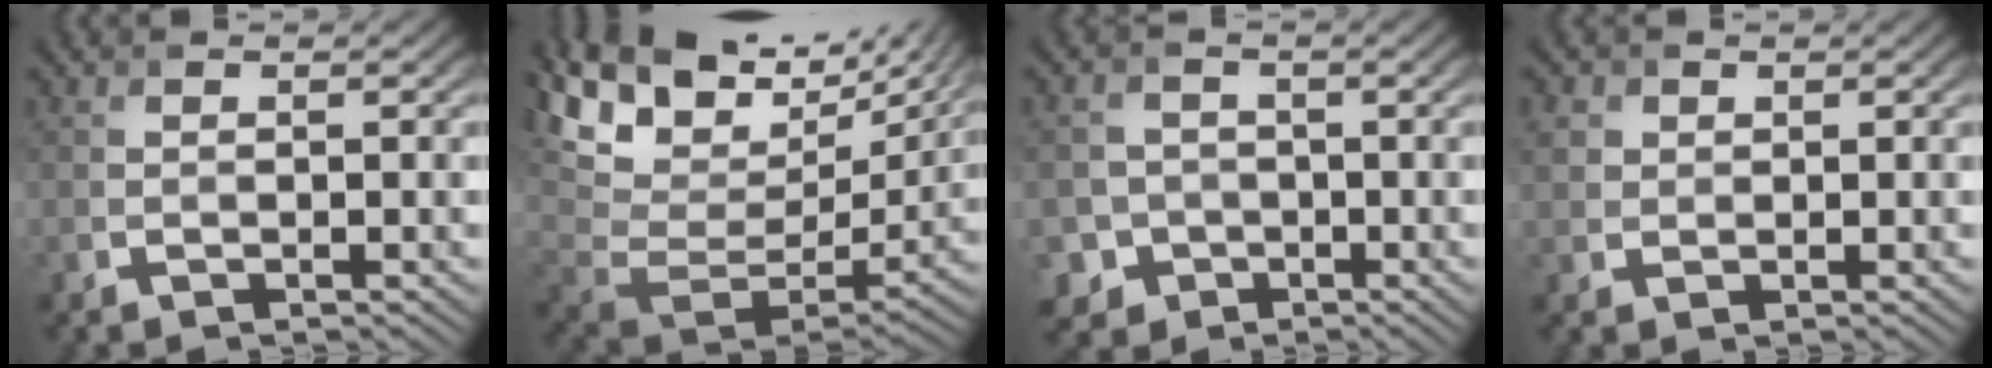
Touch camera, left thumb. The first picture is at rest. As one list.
[{"total": 18.1, "force": [10.3, 8.7, 12.1], "torque": [-0.237, 0.013, 0.187]}, {"total": 5.5, "force": [-2.2, 5.0, 0.9], "torque": [-0.027, -0.012, -0.059]}, {"total": 2.2, "force": [0.8, 1.9, 0.7], "torque": [-0.021, -0.002, 0.015]}]